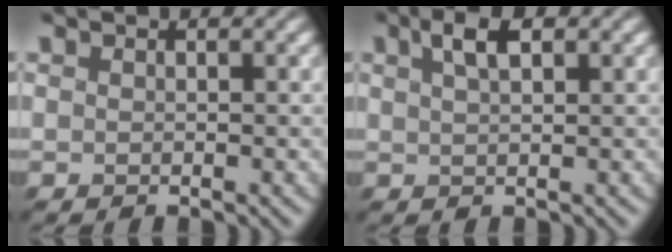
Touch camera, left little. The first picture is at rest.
{"total": 3.0, "force": [1.2, 1.2, 2.5], "torque": [-0.050, 0.001, 0.018]}